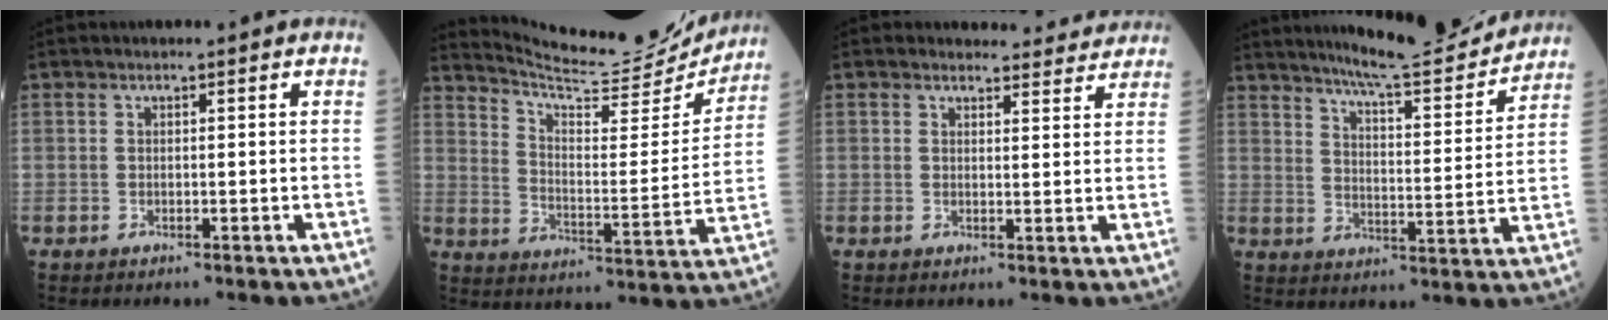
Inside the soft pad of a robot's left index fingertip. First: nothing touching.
{"total": 17.5, "force": [17.1, 1.0, 3.5], "torque": [-0.066, -0.055, 0.238]}
{"total": 5.8, "force": [5.6, 1.6, 0.0], "torque": [0.014, -0.003, 0.047]}
{"total": 14.7, "force": [13.8, 0.6, 5.1], "torque": [-0.077, -0.019, 0.193]}